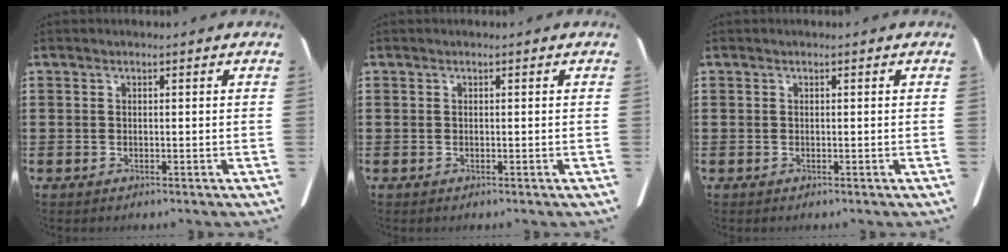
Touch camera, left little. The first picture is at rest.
{"total": 0.0}
{"total": 0.0}